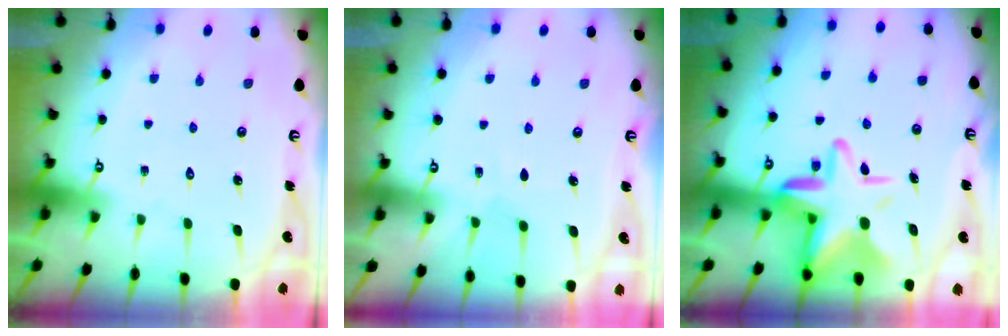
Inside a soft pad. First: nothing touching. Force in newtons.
{"total": 3.6, "press": 3.5, "slide": 0.4}
{"total": 15.0, "press": 14.8, "slide": 2.7}